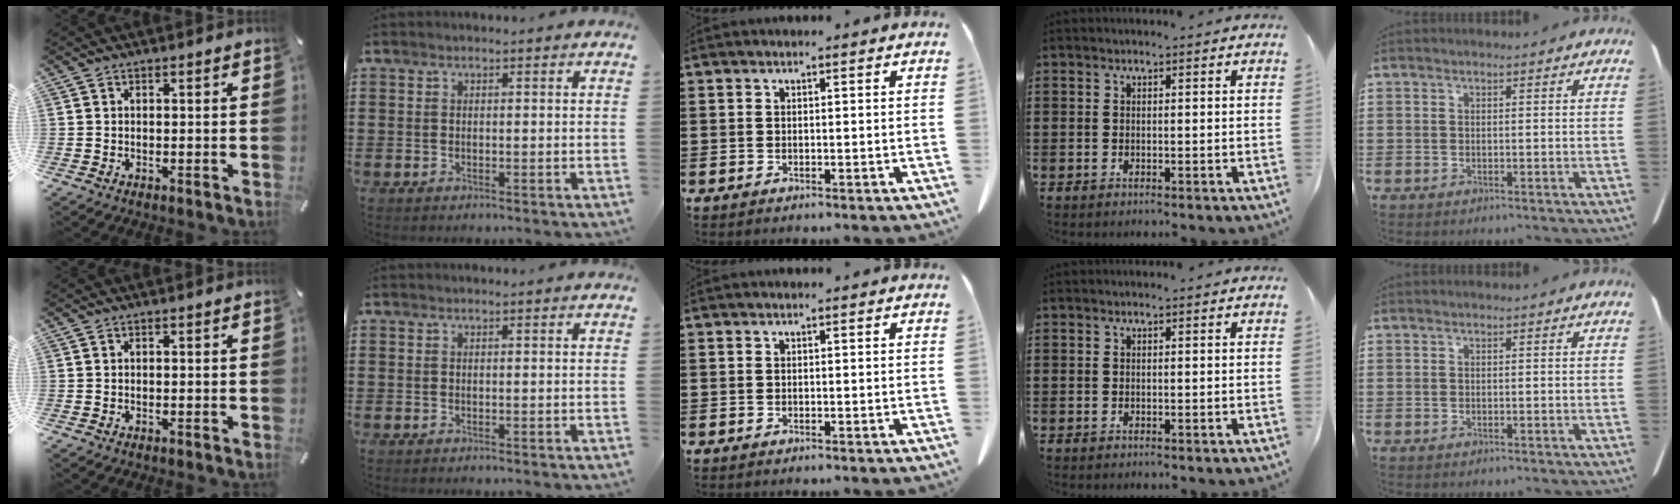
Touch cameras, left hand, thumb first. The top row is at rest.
{}